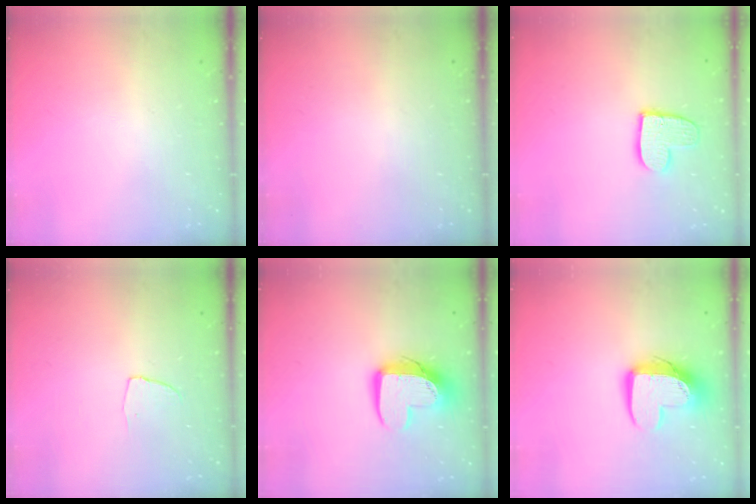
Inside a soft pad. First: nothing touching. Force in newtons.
{"total": 0.0}
{"total": 10.9, "press": 10.8, "slide": 0.9}
{"total": 4.3, "press": 4.3, "slide": 0.3}
{"total": 13.2, "press": 13.2, "slide": 1.1}
{"total": 13.2, "press": 13.2, "slide": 1.1}